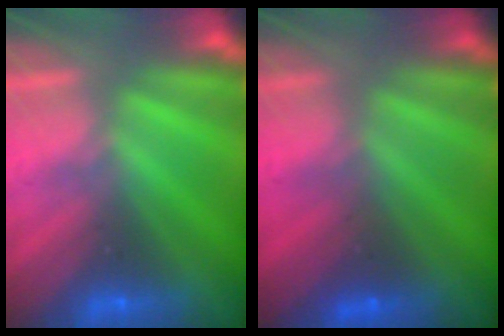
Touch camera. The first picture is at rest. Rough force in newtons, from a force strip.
{"total": 1.7}